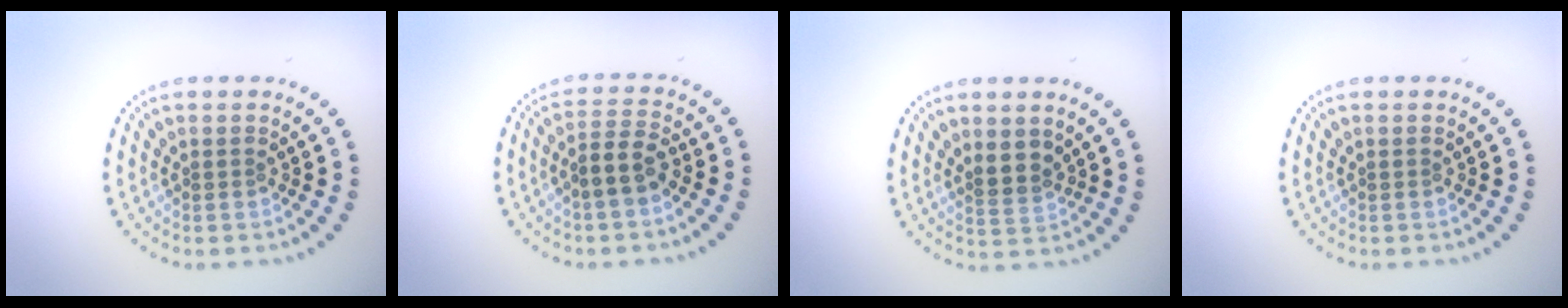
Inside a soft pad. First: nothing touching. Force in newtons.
{"total": 2.8, "press": 2.5, "slide": 1.3}
{"total": 1.7, "press": 1.3, "slide": 1.1}
{"total": 0.0}